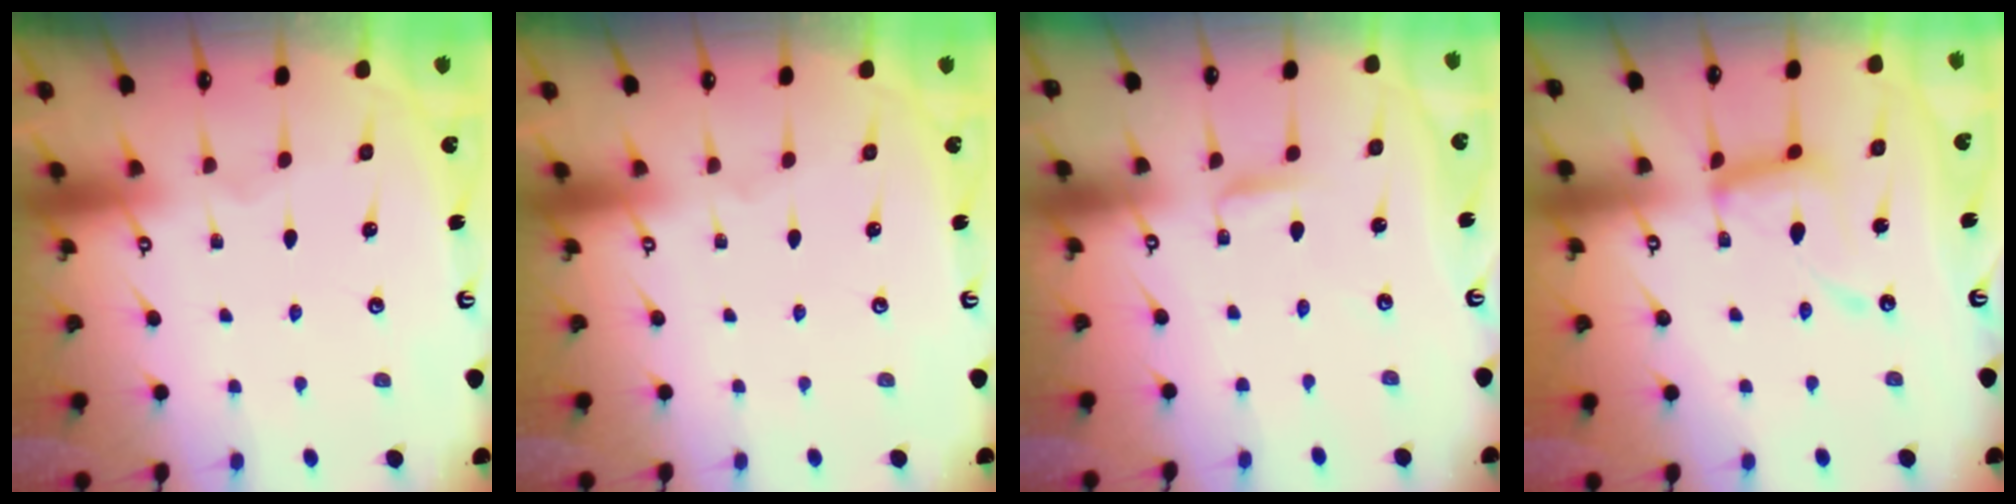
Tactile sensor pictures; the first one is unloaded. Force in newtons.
{"total": 0.0}
{"total": 2.6, "press": 2.5, "slide": 0.3}
{"total": 13.2, "press": 13.1, "slide": 1.2}